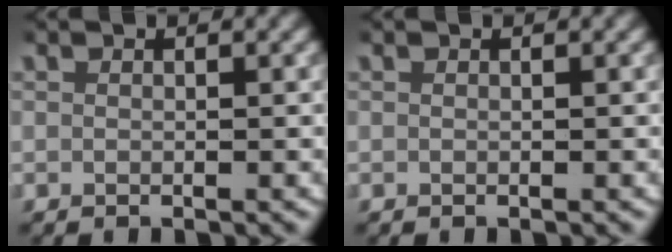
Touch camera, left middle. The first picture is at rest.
{"total": 0.0}